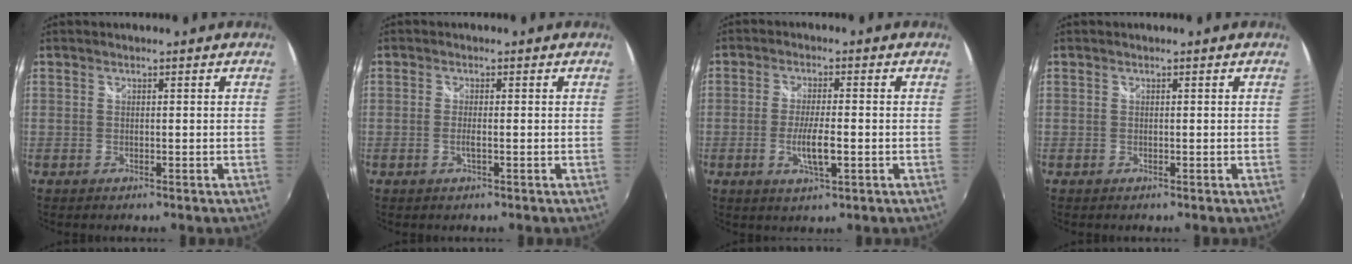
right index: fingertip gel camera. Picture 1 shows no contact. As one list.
[{"total": 1.4, "force": [-0.4, 0.0, 1.4], "torque": [-0.027, -0.001, -0.008]}, {"total": 5.6, "force": [-1.5, 0.9, 5.3], "torque": [-0.103, -0.007, -0.026]}, {"total": 0.0}]